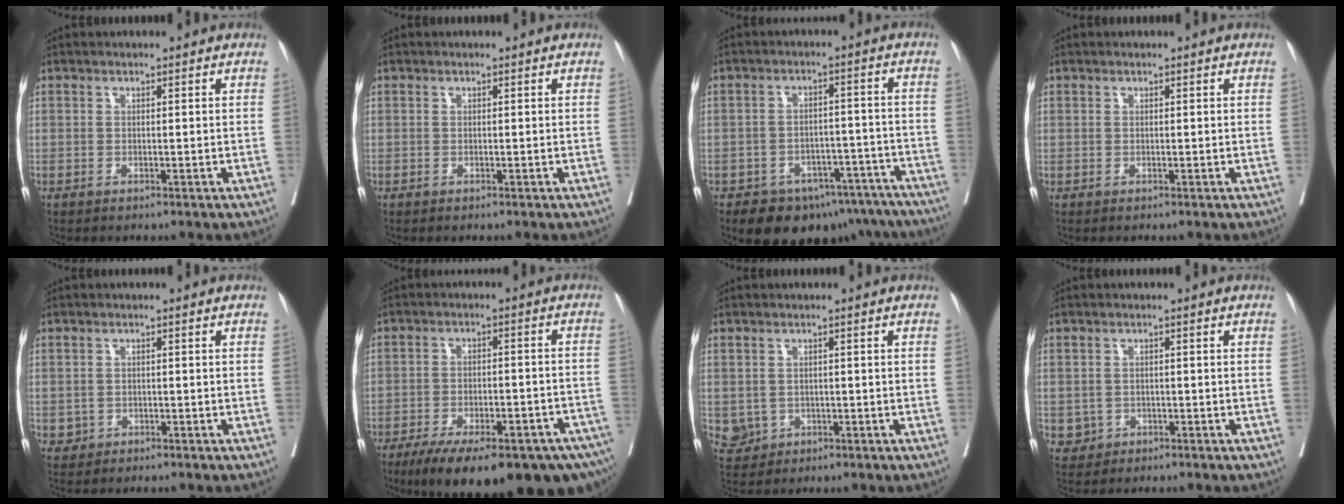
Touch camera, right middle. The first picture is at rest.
{"total": 0.0}
{"total": 15.0, "force": [-11.5, 8.3, 5.1], "torque": [-0.046, 0.033, -0.136]}
{"total": 0.0}
{"total": 1.4, "force": [-0.7, 1.2, 0.1], "torque": [-0.002, 0.006, -0.009]}
{"total": 21.8, "force": [-15.1, 6.0, 14.5], "torque": [-0.176, 0.000, -0.205]}
{"total": 4.0, "force": [-1.0, 3.8, 0.8], "torque": [-0.014, 0.002, -0.008]}
{"total": 2.3, "force": [-0.9, 2.0, 0.2], "torque": [0.001, 0.009, -0.012]}